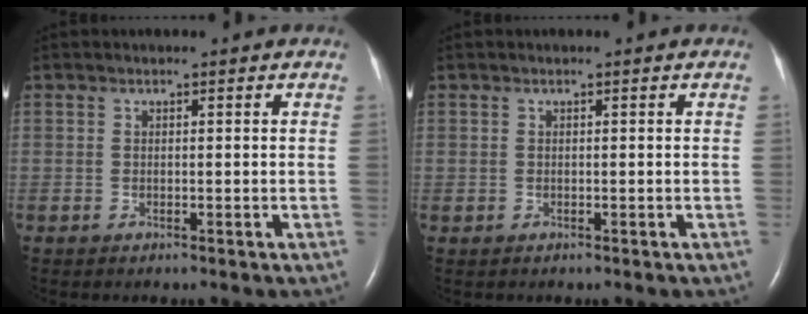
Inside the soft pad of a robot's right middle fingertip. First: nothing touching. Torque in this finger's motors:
{"motor_torque": [0.24, -0.01, 0.14, 0.02]}